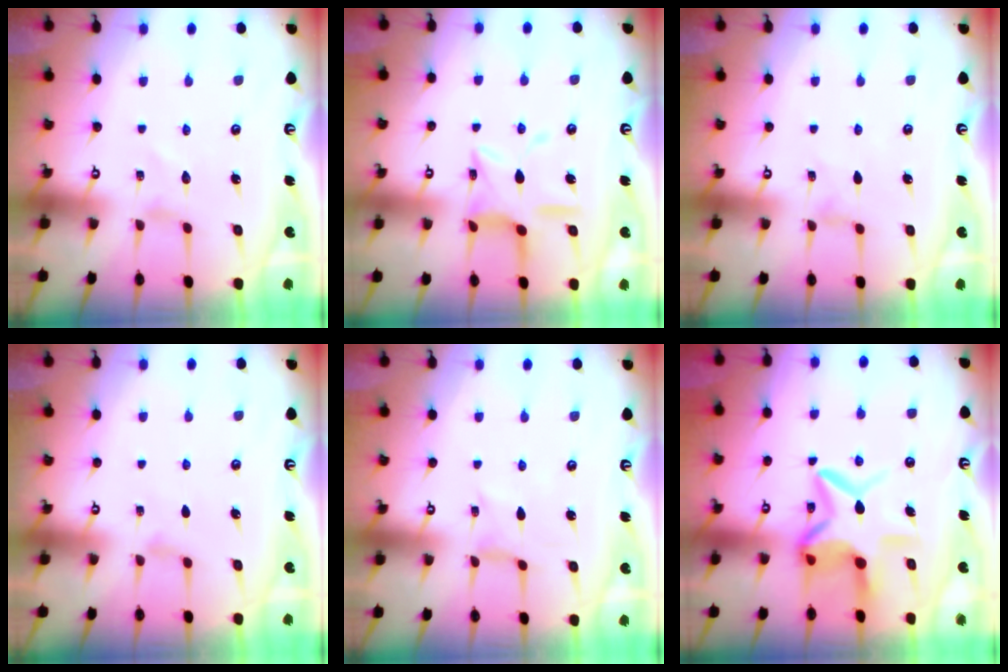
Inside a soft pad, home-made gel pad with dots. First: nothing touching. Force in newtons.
{"total": 12.0, "press": 11.9, "slide": 0.9}
{"total": 0.0}
{"total": 1.4, "press": 1.4, "slide": 0.4}
{"total": 0.0}
{"total": 10.9, "press": 10.8, "slide": 1.4}